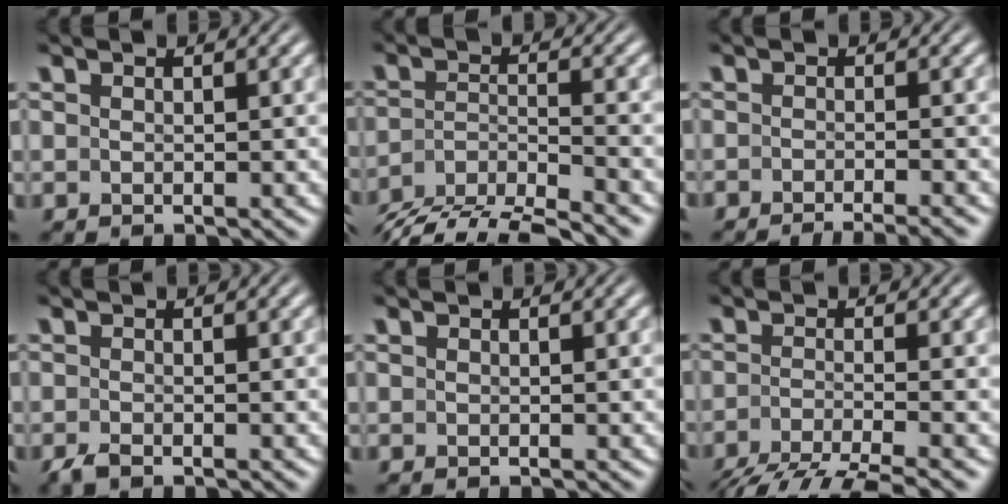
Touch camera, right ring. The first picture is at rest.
{"total": 8.4, "force": [-5.9, 4.5, 3.9], "torque": [-0.078, -0.025, -0.093]}
{"total": 5.5, "force": [-5.1, 1.0, 1.6], "torque": [-0.011, -0.003, -0.080]}
{"total": 1.2, "force": [-1.1, 0.1, 0.5], "torque": [-0.009, -0.003, -0.020]}
{"total": 0.0}
{"total": 5.2, "force": [-3.4, 1.5, 3.6], "torque": [-0.057, -0.014, -0.047]}